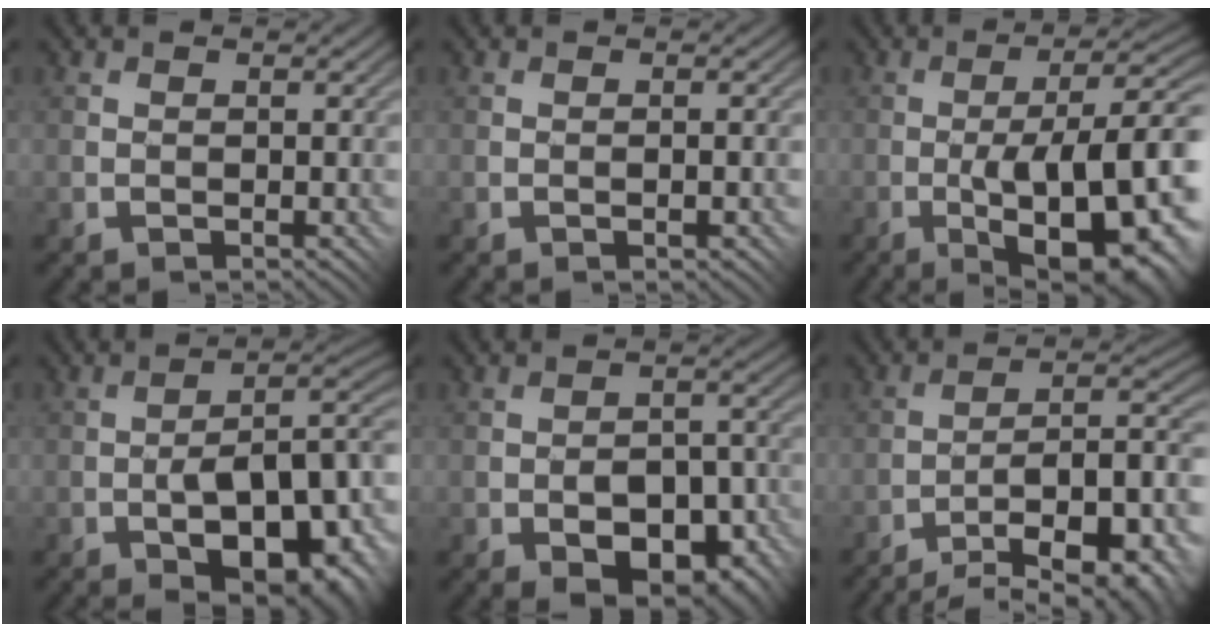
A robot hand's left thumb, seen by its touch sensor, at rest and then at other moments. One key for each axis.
{"total": 1.3, "fx": -0.5, "fy": 0.4, "fz": 1.2, "tx": -0.016, "ty": 0.005, "tz": -0.002}
{"total": 14.3, "fx": -3.6, "fy": 4.7, "fz": 13.1, "tx": -0.170, "ty": 0.010, "tz": -0.045}
{"total": 14.7, "fx": -5.7, "fy": 6.8, "fz": 11.7, "tx": -0.169, "ty": -0.015, "tz": -0.076}
{"total": 9.5, "fx": -4.7, "fy": 5.0, "fz": 6.6, "tx": -0.098, "ty": -0.010, "tz": -0.064}
{"total": 15.1, "fx": -10.5, "fy": 4.2, "fz": 10.0, "tx": -0.126, "ty": 0.010, "tz": -0.153}